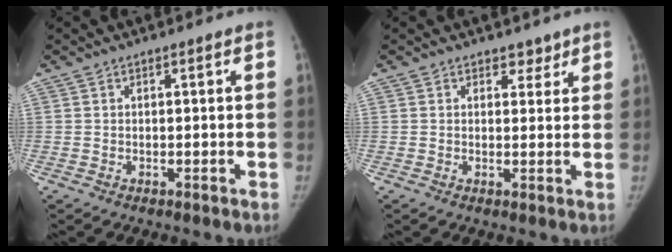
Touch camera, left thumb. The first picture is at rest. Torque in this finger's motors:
{"motor_torque": [0.27, -0.19, 0.53, -0.41, 0.08]}